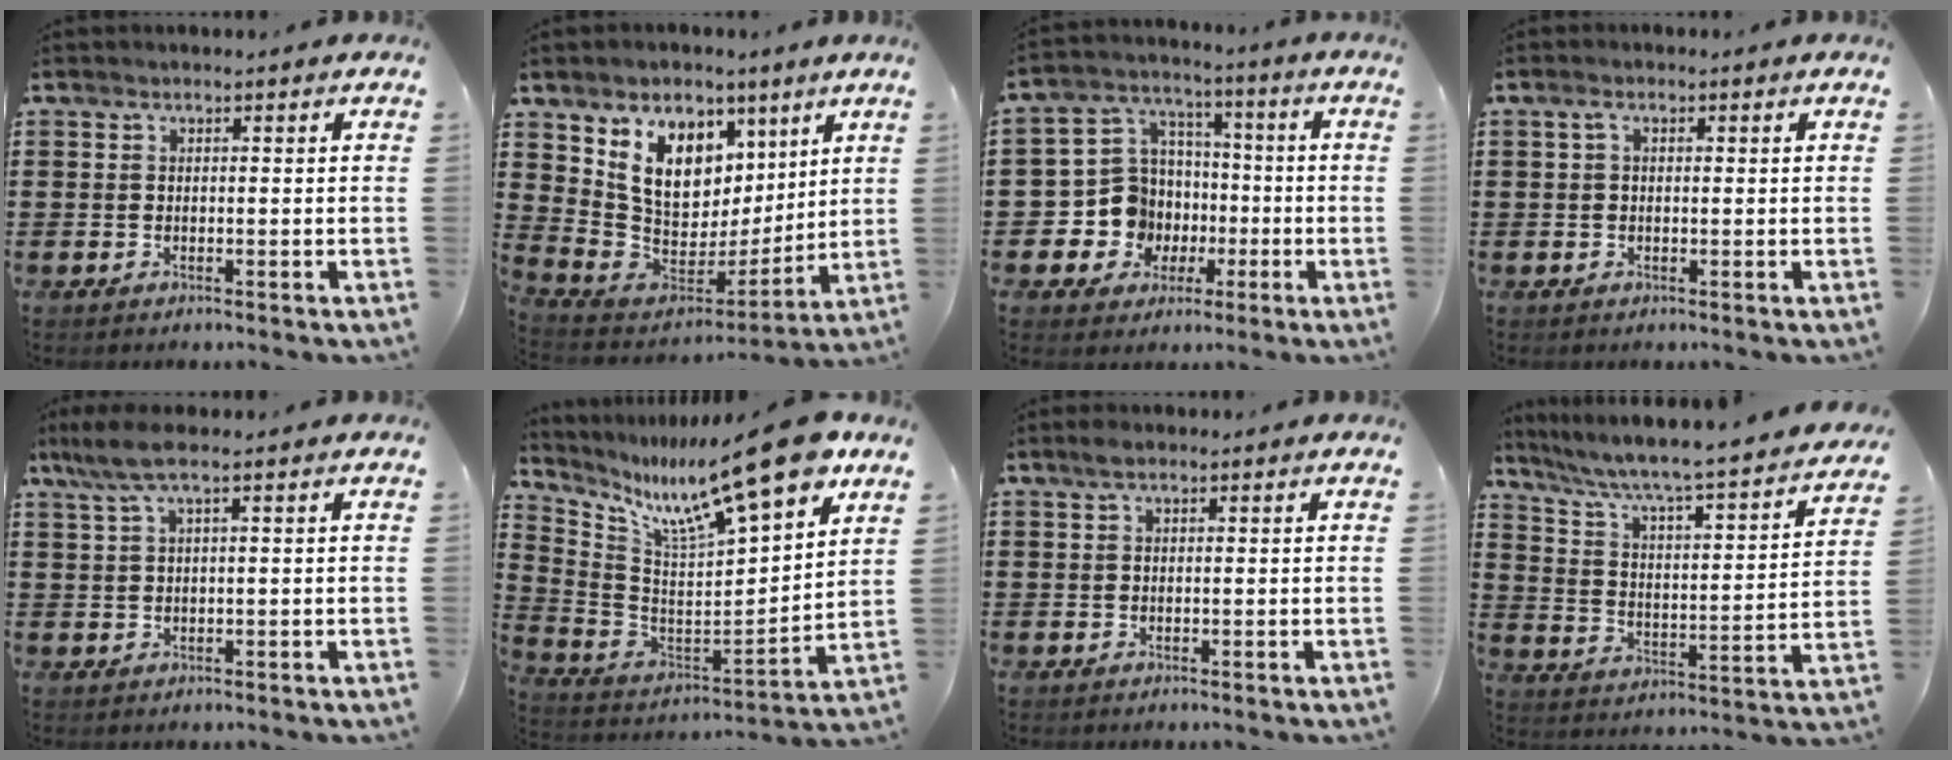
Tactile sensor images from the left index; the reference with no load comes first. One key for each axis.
{"total": 11.0, "fx": 5.9, "fy": 7.8, "fz": 5.2, "tx": -0.130, "ty": -0.032, "tz": 0.118}
{"total": 9.4, "fx": -1.3, "fy": 9.1, "fz": 2.1, "tx": -0.099, "ty": 0.002, "tz": -0.017}
{"total": 1.6, "fx": 0.2, "fy": 0.8, "fz": 1.3, "tx": -0.028, "ty": 0.007, "tz": 0.002}
{"total": 4.0, "fx": 1.6, "fy": 0.5, "fz": 3.6, "tx": -0.086, "ty": -0.002, "tz": 0.023}
{"total": 15.4, "fx": 11.2, "fy": 2.0, "fz": 10.4, "tx": -0.197, "ty": -0.077, "tz": 0.180}
{"total": 1.1, "fx": 0.5, "fy": 0.3, "fz": 0.9, "tx": -0.018, "ty": 0.003, "tz": 0.009}
{"total": 4.6, "fx": 3.9, "fy": 0.0, "fz": 2.5, "tx": -0.070, "ty": -0.045, "tz": 0.053}